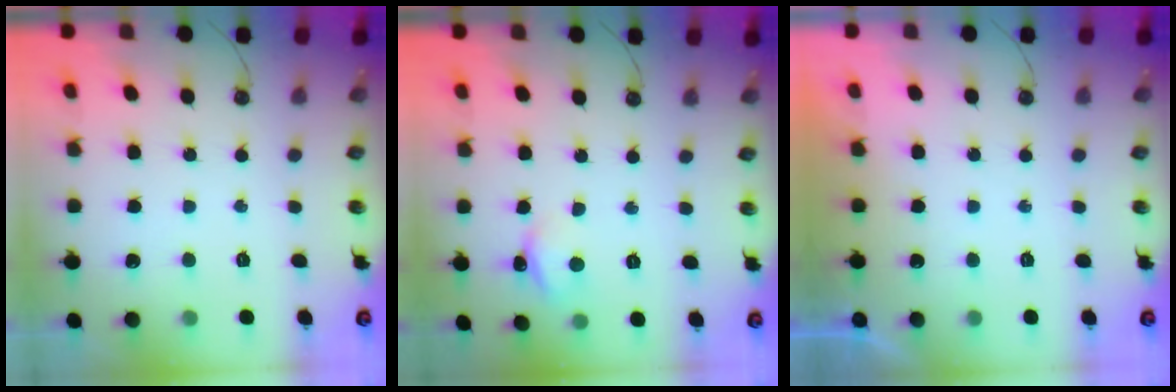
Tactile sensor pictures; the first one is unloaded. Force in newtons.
{"total": 3.1, "press": 3.0, "slide": 0.5}
{"total": 0.0}